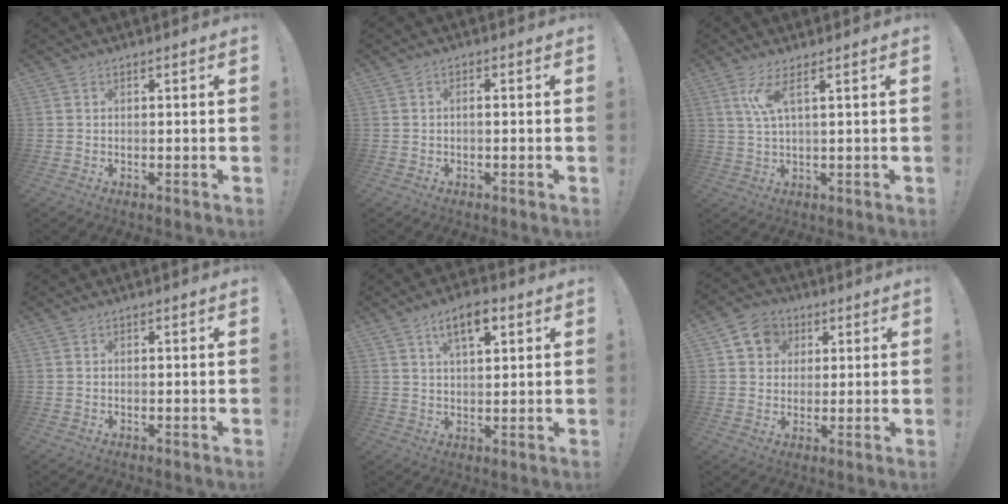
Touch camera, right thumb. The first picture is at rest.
{"total": 1.2, "force": [-0.6, 0.0, 1.0], "torque": [-0.021, 0.004, -0.011]}
{"total": 5.5, "force": [2.4, 0.5, 5.0], "torque": [-0.092, -0.007, 0.039]}
{"total": 0.0}
{"total": 8.1, "force": [4.1, 3.4, 6.1], "torque": [-0.082, -0.012, 0.067]}
{"total": 8.7, "force": [2.8, 7.7, 2.9], "torque": [-0.046, -0.001, 0.059]}